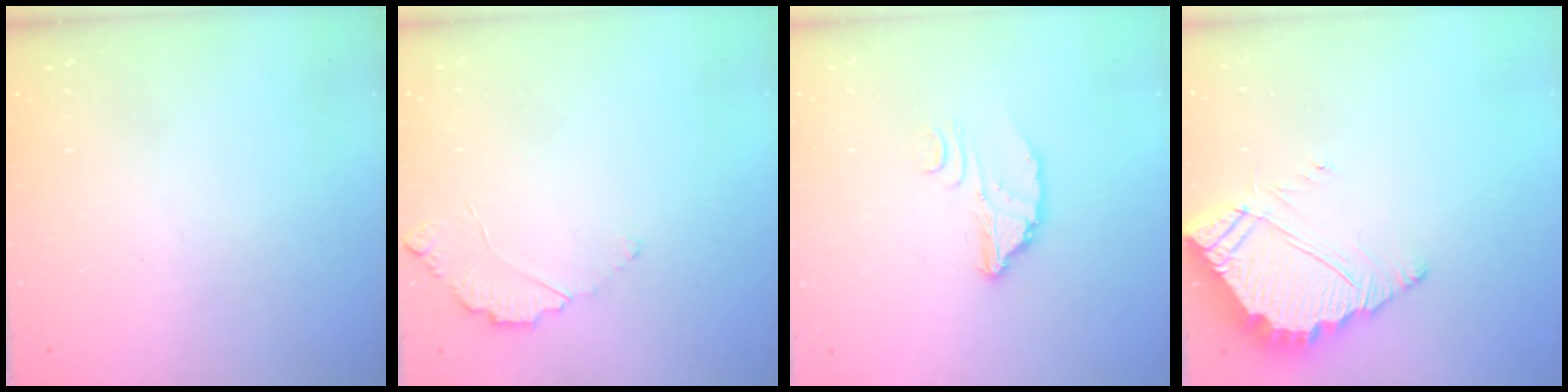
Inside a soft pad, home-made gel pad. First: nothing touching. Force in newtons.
{"total": 2.9, "press": 2.9, "slide": 0.3}
{"total": 3.7, "press": 3.7, "slide": 0.2}
{"total": 8.0, "press": 7.9, "slide": 0.6}